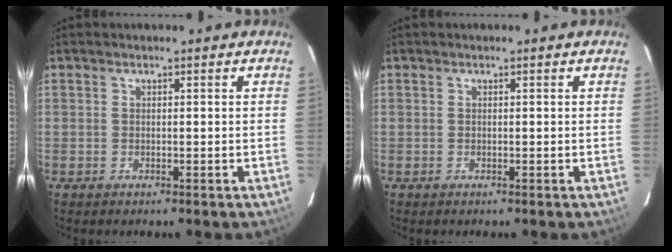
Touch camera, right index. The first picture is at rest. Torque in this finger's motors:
{"motor_torque": [0.00, 0.00, 0.00, 0.00]}